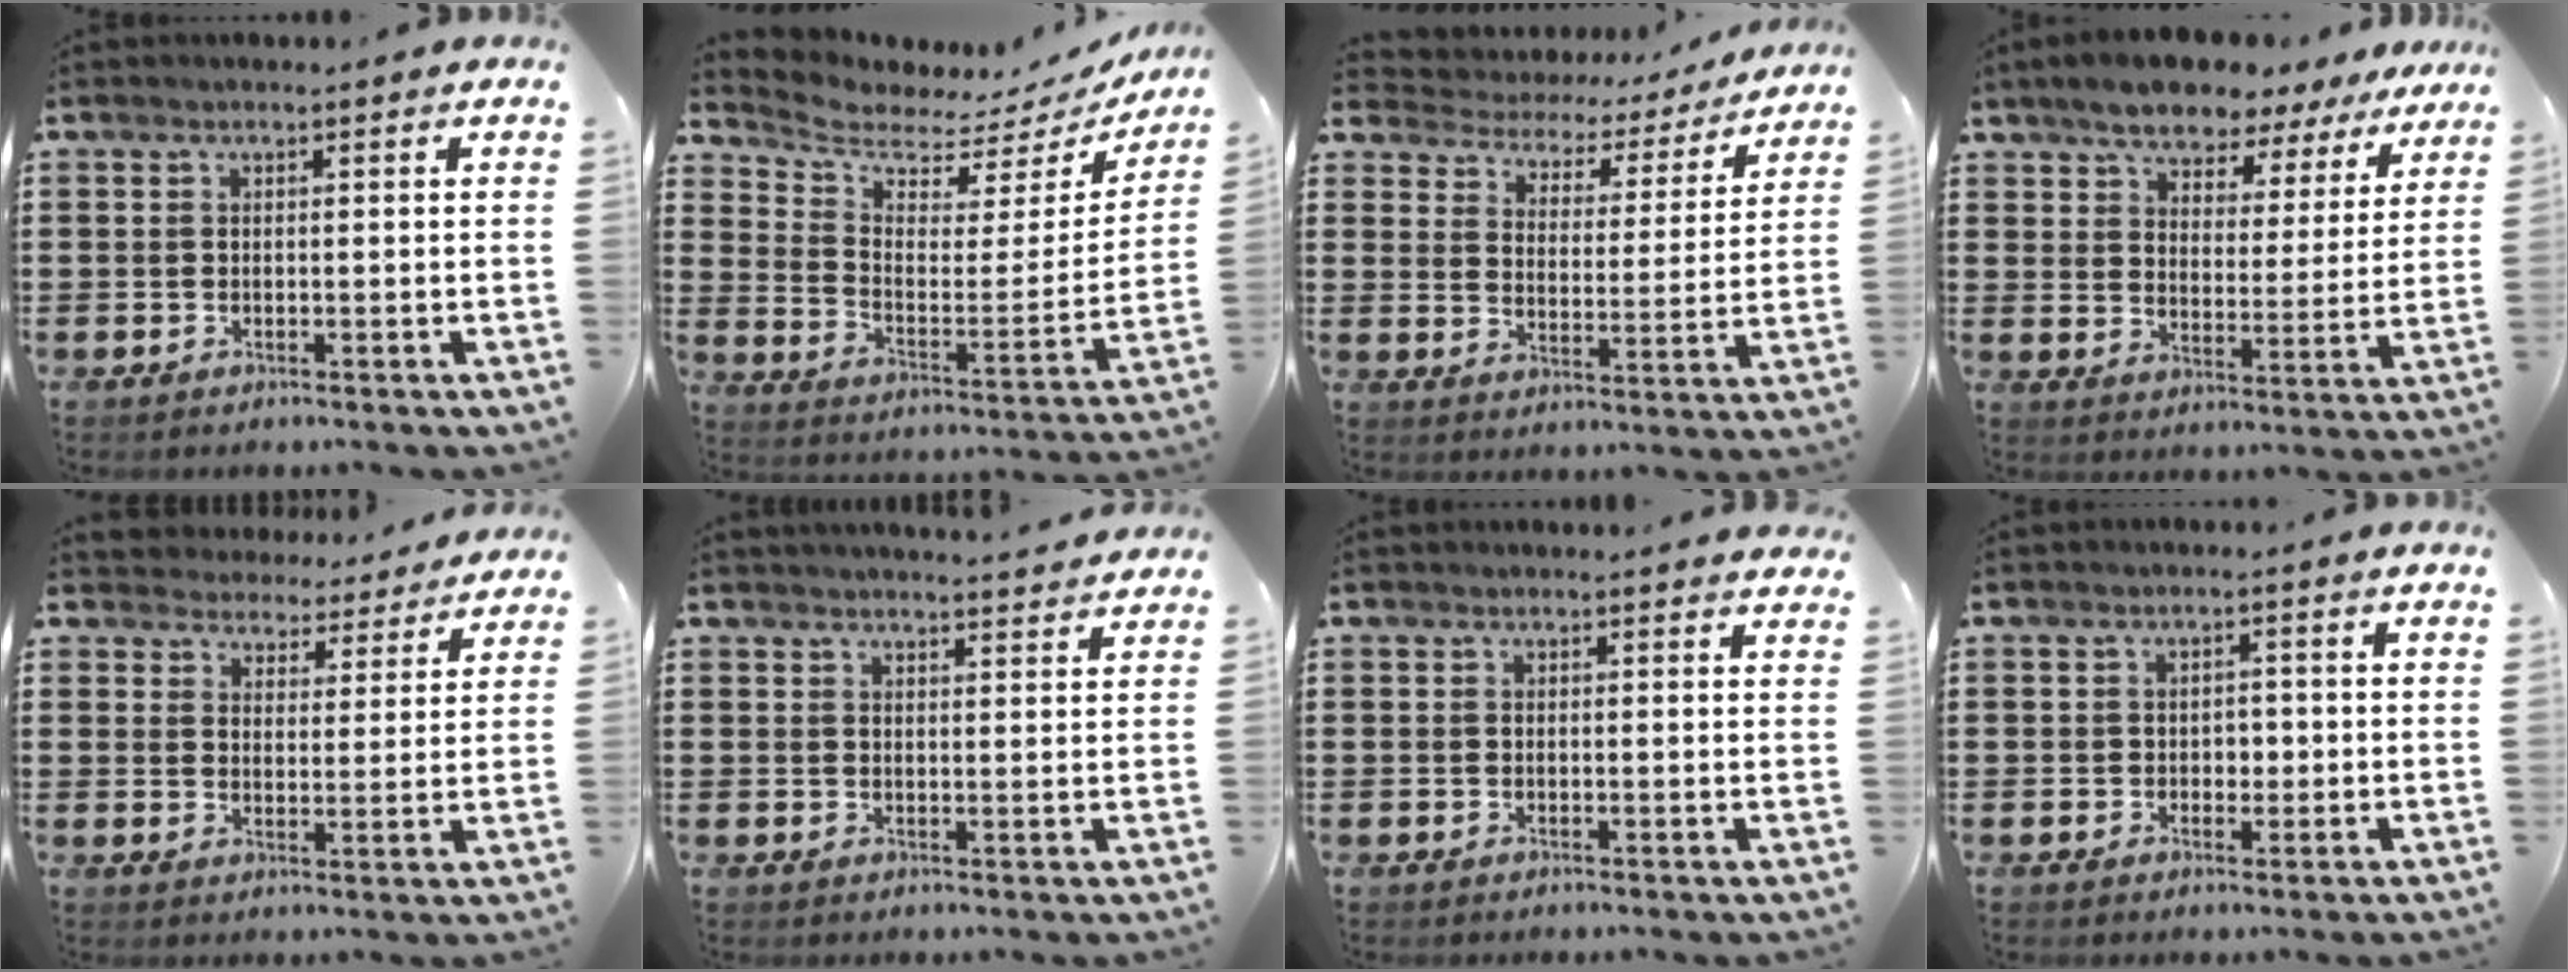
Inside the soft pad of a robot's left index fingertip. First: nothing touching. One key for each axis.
{"total": 4.9, "fx": 4.5, "fy": 1.6, "fz": 1.3, "tx": -0.056, "ty": -0.036, "tz": 0.074}
{"total": 2.8, "fx": 2.6, "fy": 0.8, "fz": 0.0, "tx": -0.024, "ty": -0.026, "tz": 0.034}
{"total": 6.6, "fx": 6.3, "fy": 1.5, "fz": 1.6, "tx": -0.063, "ty": -0.025, "tz": 0.111}
{"total": 4.3, "fx": 4.3, "fy": 0.4, "fz": -0.3, "tx": -0.017, "ty": -0.027, "tz": 0.074}
{"total": 2.8, "fx": 2.8, "fy": -0.3, "fz": 0.2, "tx": -0.010, "ty": -0.012, "tz": 0.051}
{"total": 1.1, "fx": 1.1, "fy": 0.1, "fz": 0.3, "tx": 0.000, "ty": -0.003, "tz": 0.019}
{"total": 1.7, "fx": 0.0, "fy": 1.3, "fz": 1.1, "tx": -0.023, "ty": 0.006, "tz": -0.002}